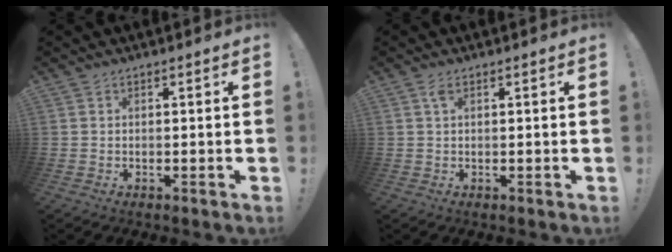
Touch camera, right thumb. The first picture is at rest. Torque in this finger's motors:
{"motor_torque": [-0.11, -0.10, 0.18, 0.16, 0.00]}